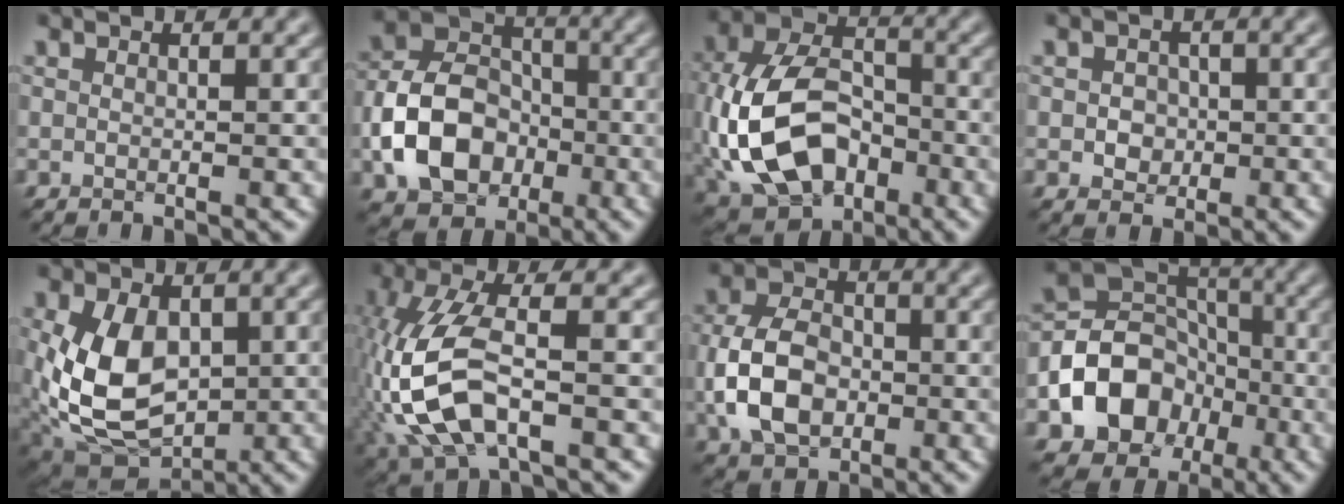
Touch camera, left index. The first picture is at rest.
{"total": 8.5, "force": [-2.6, 6.3, 5.0], "torque": [-0.093, 0.004, -0.058]}
{"total": 12.7, "force": [-3.5, 8.5, 8.8], "torque": [-0.186, -0.007, -0.073]}
{"total": 1.9, "force": [-0.2, 1.7, 1.0], "torque": [-0.012, -0.002, -0.005]}
{"total": 9.0, "force": [-0.3, 5.8, 6.9], "torque": [-0.150, -0.009, -0.005]}
{"total": 10.2, "force": [-2.2, 4.6, 8.8], "torque": [-0.212, 0.002, -0.053]}
{"total": 6.9, "force": [-1.6, 4.8, 4.8], "torque": [-0.102, 0.004, -0.038]}
{"total": 8.8, "force": [-3.4, 6.8, 4.5], "torque": [-0.063, 0.000, -0.067]}